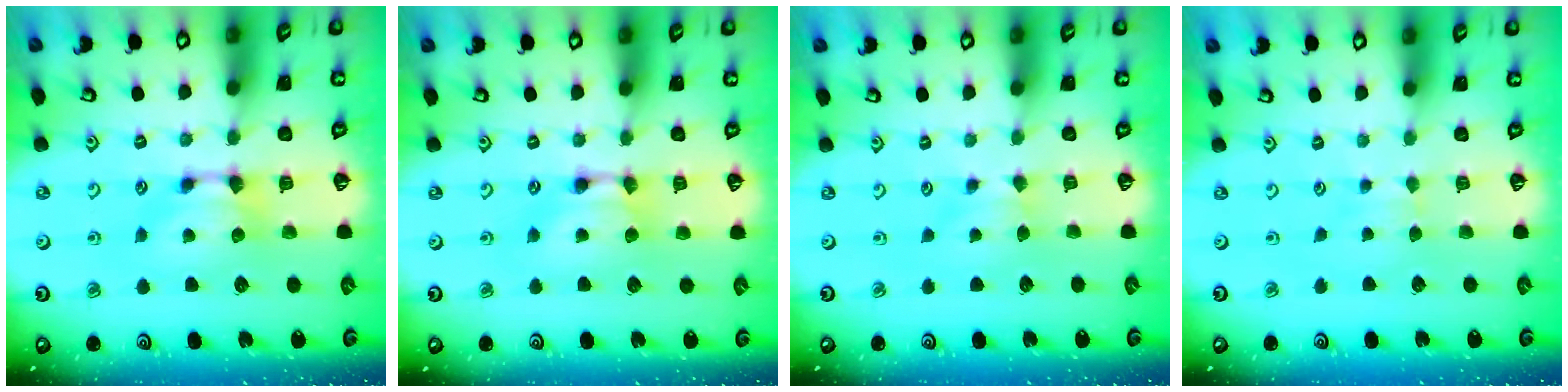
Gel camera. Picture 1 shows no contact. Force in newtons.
{"total": 1.6, "press": 1.6, "slide": 0.2}
{"total": 2.3, "press": 2.2, "slide": 0.6}
{"total": 2.8, "press": 2.8, "slide": 0.5}